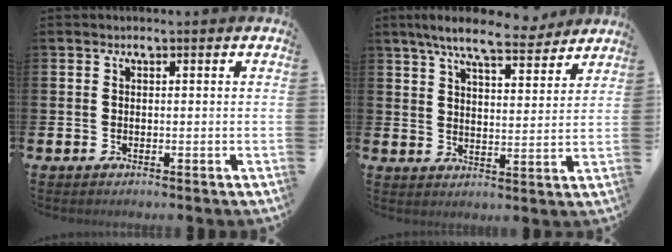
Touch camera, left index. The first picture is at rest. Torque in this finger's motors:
{"motor_torque": [1.07, -1.07, 0.92, 0.21]}